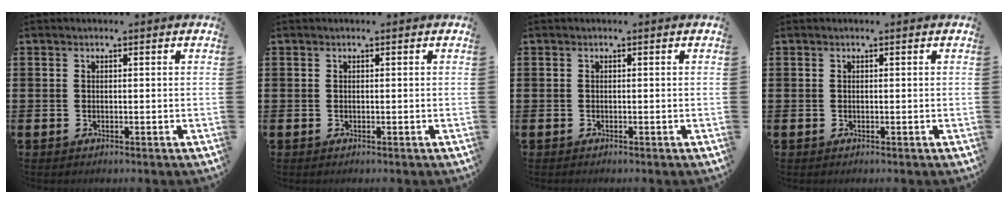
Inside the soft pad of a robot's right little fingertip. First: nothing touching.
{"total": 0.0}
{"total": 0.0}
{"total": 0.0}